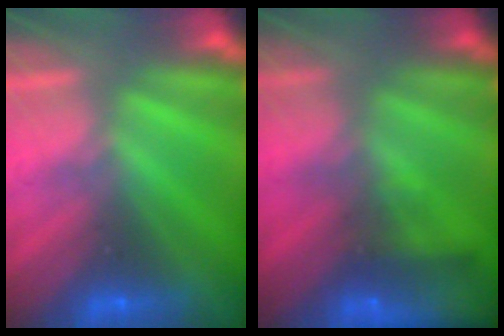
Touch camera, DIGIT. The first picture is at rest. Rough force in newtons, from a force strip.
{"total": 11.7}